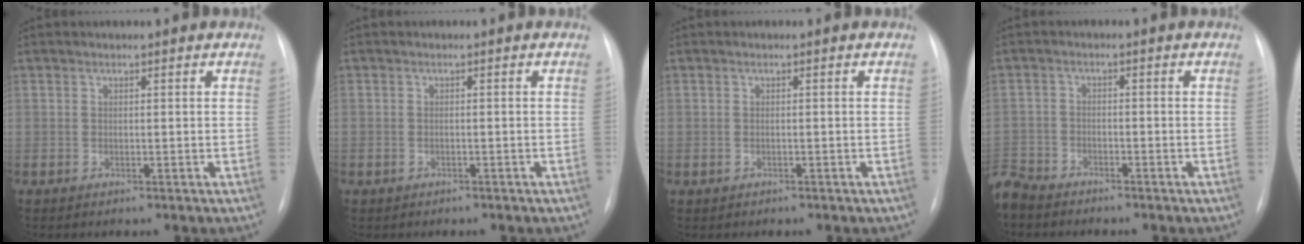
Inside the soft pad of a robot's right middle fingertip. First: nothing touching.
{"total": 1.4, "force": [-1.1, 0.8, 0.3], "torque": [-0.011, 0.005, -0.008]}
{"total": 0.6, "force": [-0.4, 0.5, 0.0], "torque": [-0.004, 0.004, -0.003]}
{"total": 6.4, "force": [-5.8, 2.4, 1.1], "torque": [-0.026, -0.008, -0.105]}